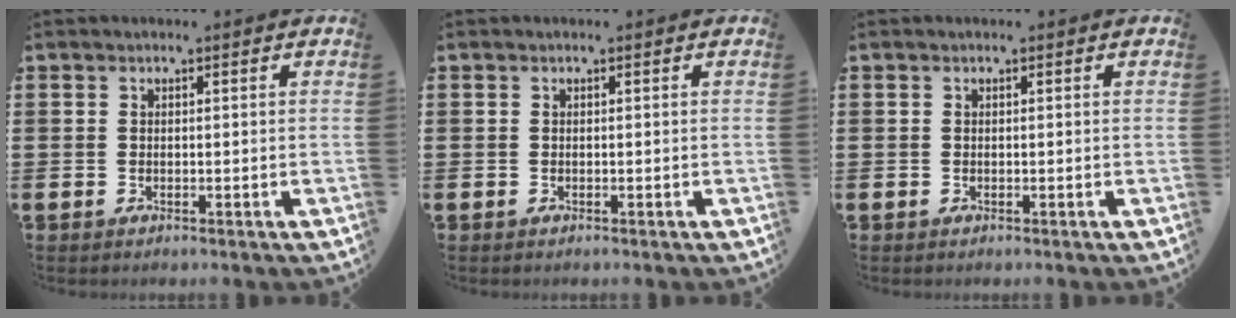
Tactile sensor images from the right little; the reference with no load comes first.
{"total": 0.0}
{"total": 0.0}